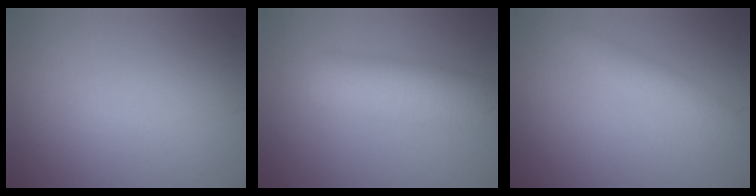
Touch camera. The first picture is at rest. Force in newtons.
{"total": 5.1, "press": 5.1, "slide": 0.2}
{"total": 1.7, "press": 1.7, "slide": 0.1}